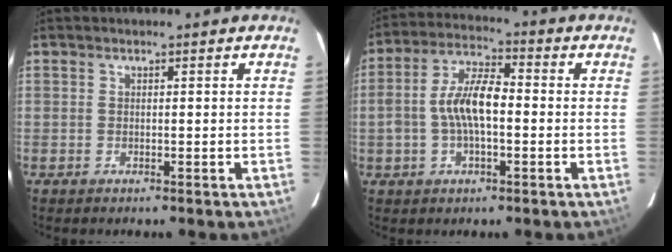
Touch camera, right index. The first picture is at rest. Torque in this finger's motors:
{"motor_torque": [0.36, -0.04, 0.30, 0.15]}